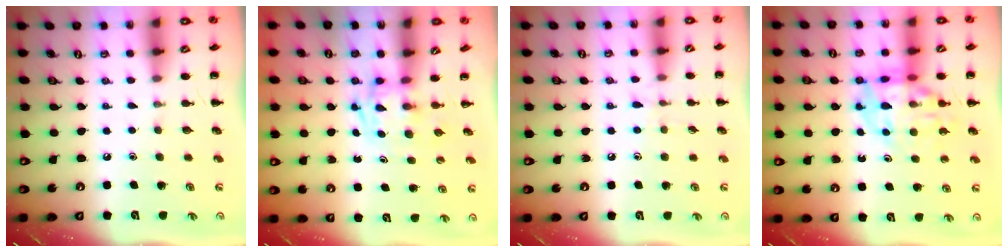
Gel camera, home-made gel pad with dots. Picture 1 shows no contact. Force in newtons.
{"total": 2.9, "press": 2.9, "slide": 0.1}
{"total": 6.0, "press": 5.6, "slide": 2.3}
{"total": 14.7, "press": 14.4, "slide": 3.1}